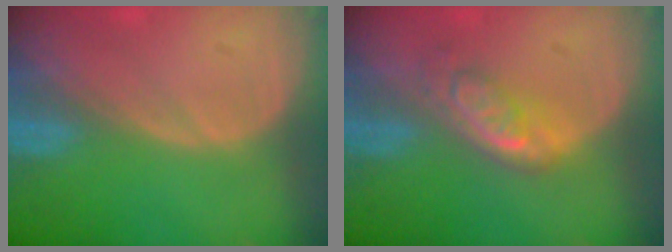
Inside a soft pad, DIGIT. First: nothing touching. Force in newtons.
{"total": 5.0, "press": 4.6, "slide": 2.0}